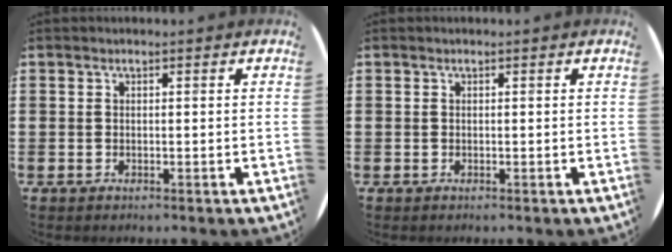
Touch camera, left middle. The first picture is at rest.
{"total": 0.0}